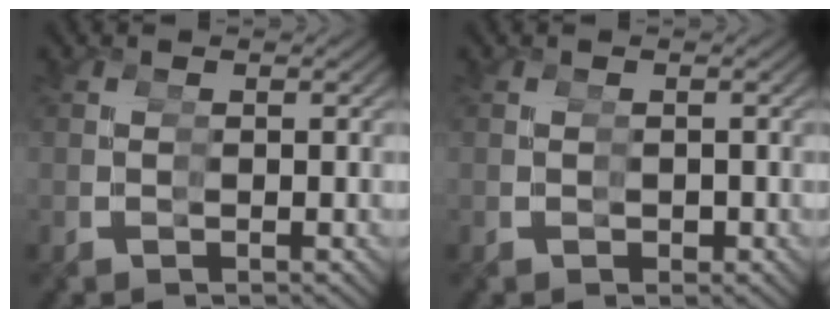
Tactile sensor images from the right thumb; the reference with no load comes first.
{"total": 1.2, "force": [-0.2, 1.0, 0.6], "torque": [-0.004, -0.008, 0.000]}